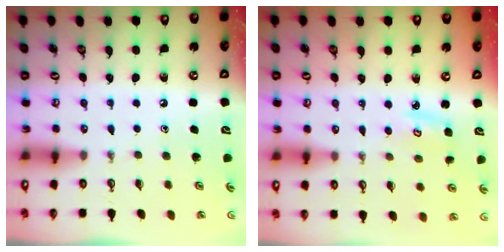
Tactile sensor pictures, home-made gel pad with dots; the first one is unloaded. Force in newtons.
{"total": 3.9, "press": 3.8, "slide": 0.4}